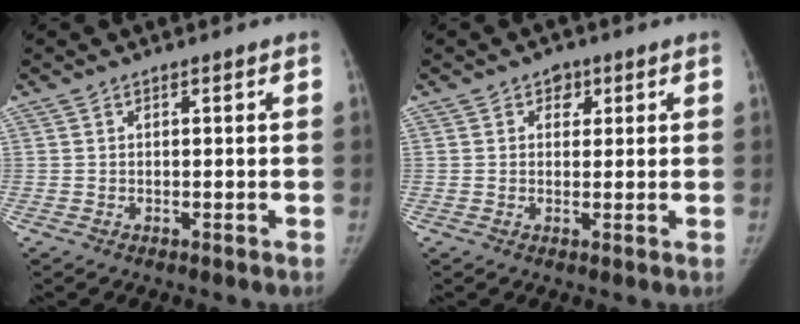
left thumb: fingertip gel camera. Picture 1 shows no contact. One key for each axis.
{"total": 2.7, "fx": 1.3, "fy": 2.1, "fz": 1.1, "tx": 0.007, "ty": -0.003, "tz": 0.013}